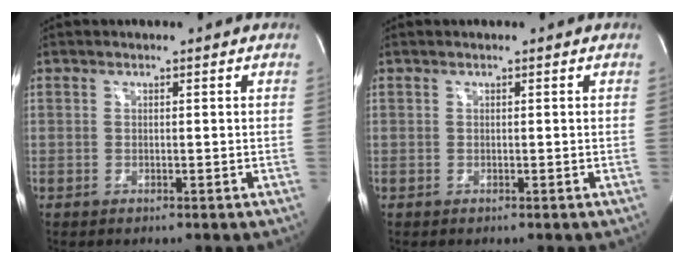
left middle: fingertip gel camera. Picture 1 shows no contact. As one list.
[{"total": 0.0}]